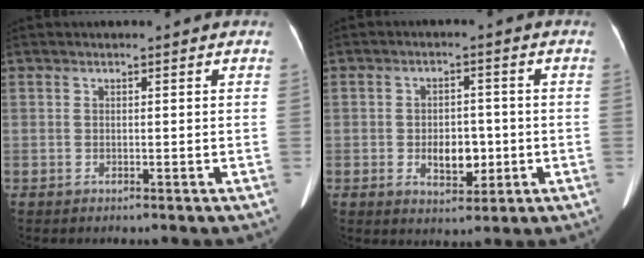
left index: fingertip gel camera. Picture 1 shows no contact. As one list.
[{"total": 5.5, "force": [-1.2, 3.3, 4.3], "torque": [-0.070, 0.003, -0.013]}]